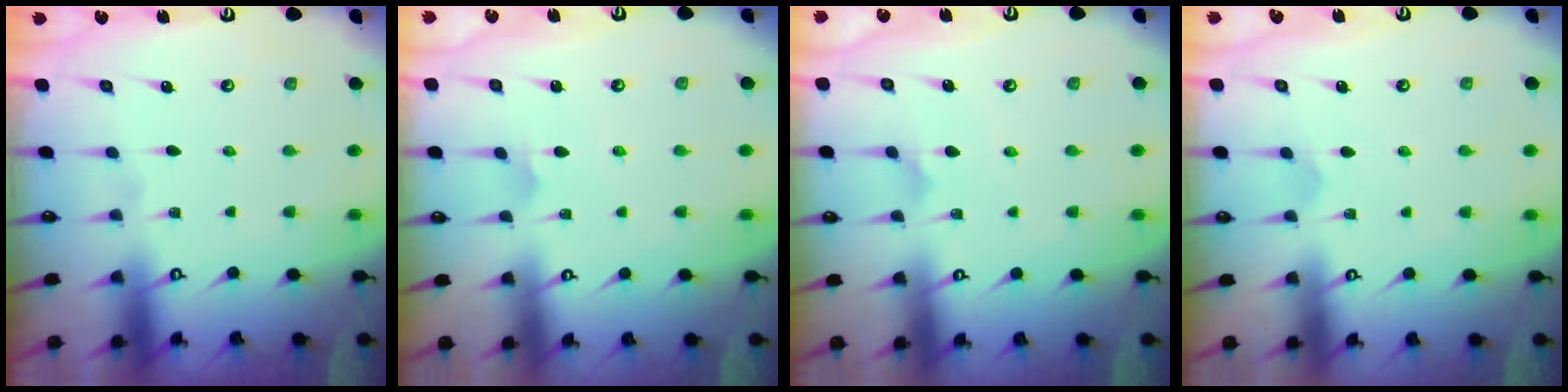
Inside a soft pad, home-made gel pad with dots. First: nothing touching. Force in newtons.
{"total": 2.7, "press": 2.7, "slide": 0.1}
{"total": 3.3, "press": 3.3, "slide": 0.5}
{"total": 2.8, "press": 2.8, "slide": 0.3}